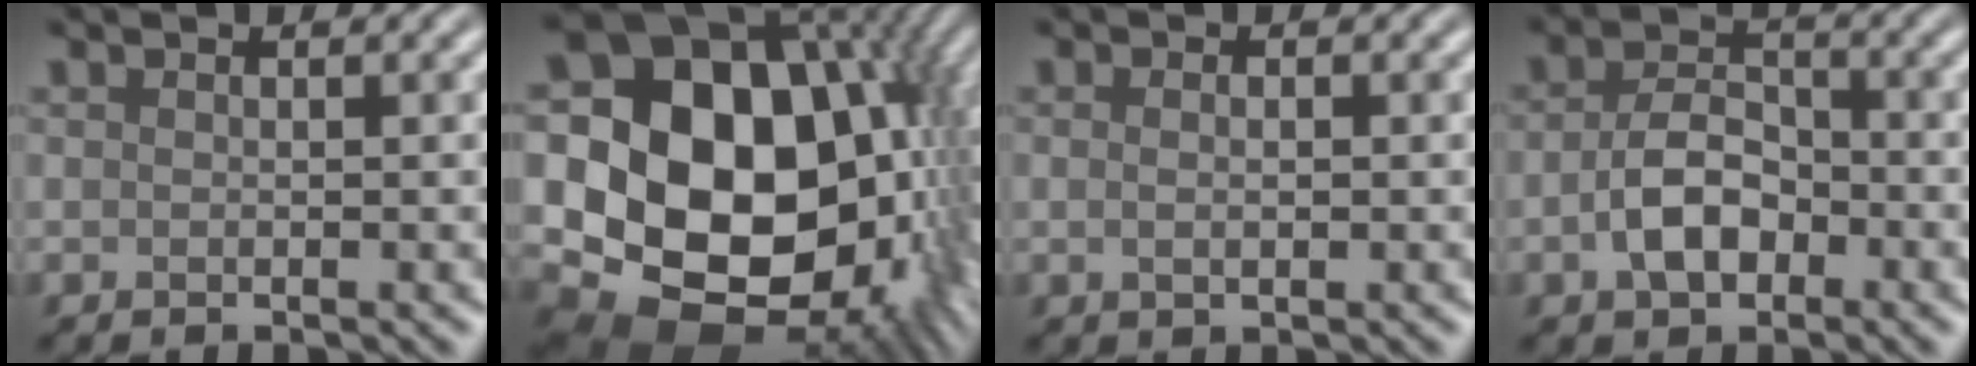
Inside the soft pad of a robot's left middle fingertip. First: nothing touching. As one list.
[{"total": 20.3, "force": [0.7, 15.0, 13.7], "torque": [-0.236, -0.018, 0.041]}, {"total": 1.3, "force": [0.2, 0.7, 1.1], "torque": [-0.019, -0.004, 0.000]}, {"total": 4.3, "force": [-1.3, 2.7, 3.0], "torque": [-0.061, 0.003, -0.027]}]